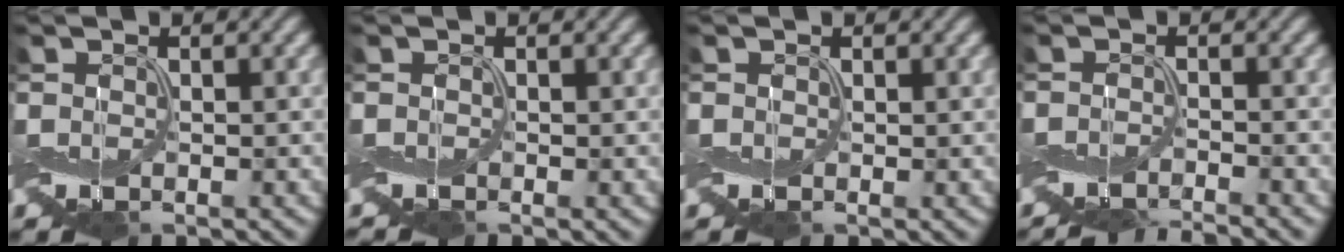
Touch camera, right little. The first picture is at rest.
{"total": 0.0}
{"total": 0.0}
{"total": 4.3, "force": [-4.1, 0.1, 1.4], "torque": [-0.014, -0.012, -0.078]}